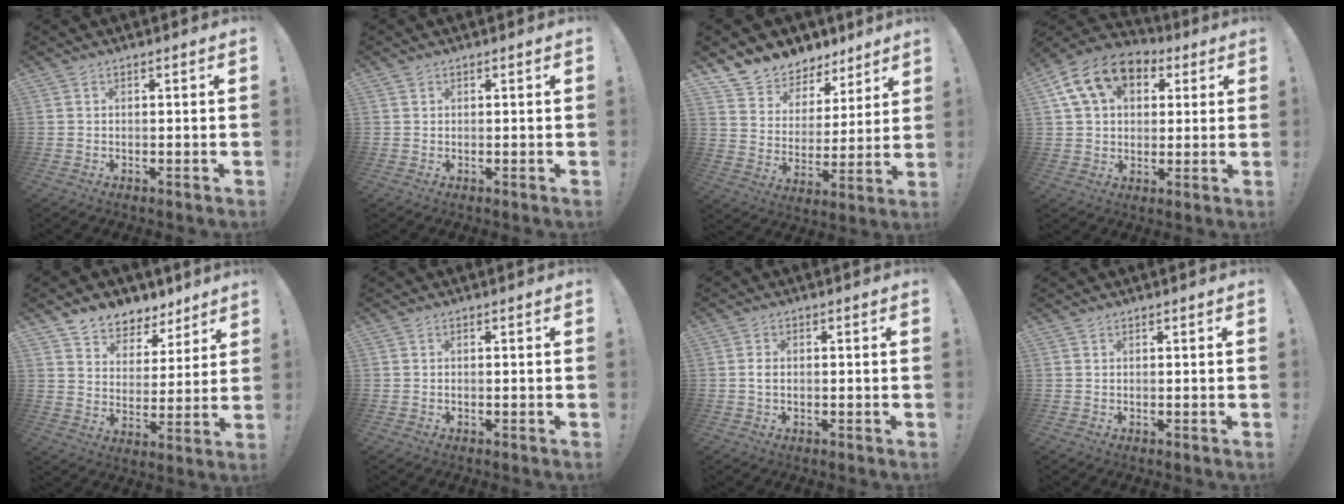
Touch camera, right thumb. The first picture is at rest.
{"total": 0.7, "force": [0.5, 0.5, 0.0], "torque": [0.000, -0.001, 0.010]}
{"total": 9.3, "force": [7.5, 5.4, 0.9], "torque": [-0.022, -0.066, 0.141]}
{"total": 15.3, "force": [6.4, 10.7, 8.8], "torque": [-0.137, -0.017, 0.123]}
{"total": 7.3, "force": [5.3, 4.9, 0.9], "torque": [-0.011, -0.050, 0.104]}
{"total": 0.0}
{"total": 1.4, "force": [-0.1, 0.9, 1.1], "torque": [-0.024, 0.007, -0.002]}
{"total": 0.5, "force": [0.5, 0.2, 0.0], "torque": [0.006, -0.002, 0.008]}